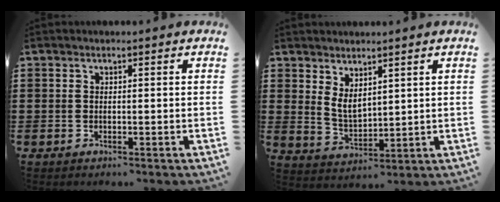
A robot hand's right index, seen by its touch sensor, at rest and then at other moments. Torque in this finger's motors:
{"motor_torque": [0.38, 0.42, 0.04, 0.08]}